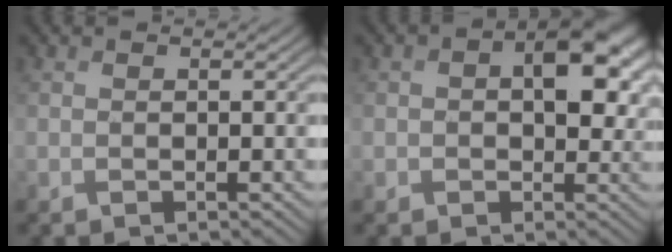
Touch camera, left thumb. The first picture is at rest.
{"total": 7.7, "force": [1.6, 5.1, 5.6], "torque": [-0.075, -0.004, 0.021]}